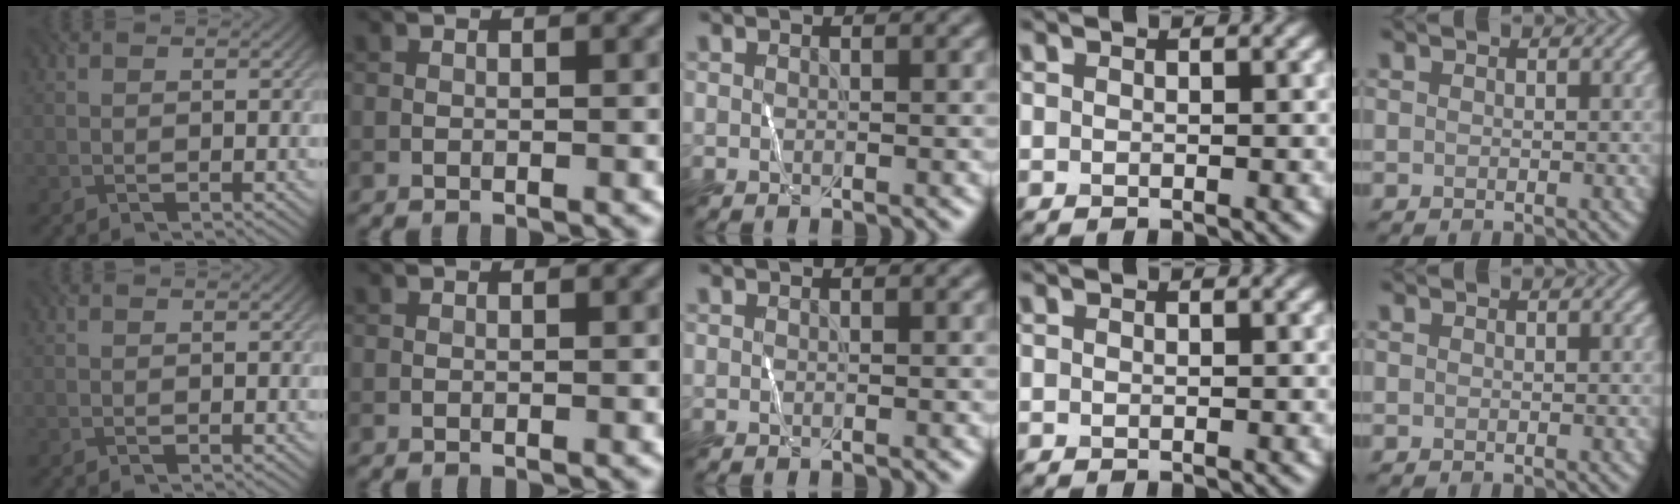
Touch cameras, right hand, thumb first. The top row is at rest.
{}